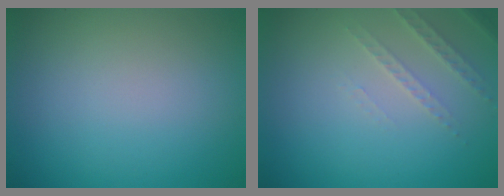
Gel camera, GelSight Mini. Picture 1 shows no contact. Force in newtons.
{"total": 1.9, "press": 1.8, "slide": 0.6}